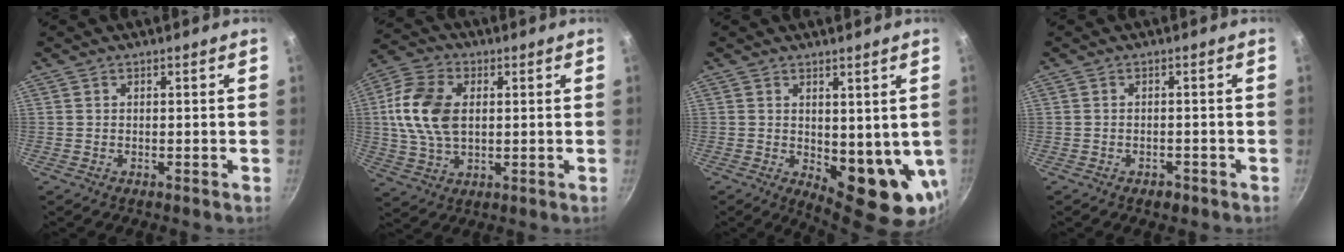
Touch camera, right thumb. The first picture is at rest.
{"total": 13.2, "force": [1.5, 8.6, 10.0], "torque": [-0.183, 0.007, 0.022]}
{"total": 11.2, "force": [0.3, 5.4, 9.8], "torque": [-0.107, -0.020, 0.020]}
{"total": 2.0, "force": [-1.3, 1.1, 1.1], "torque": [-0.017, 0.011, -0.013]}